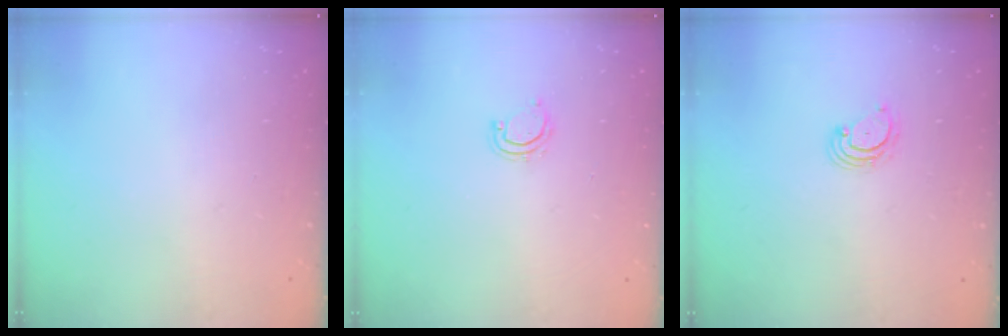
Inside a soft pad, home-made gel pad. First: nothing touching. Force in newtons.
{"total": 4.5, "press": 4.4, "slide": 0.4}
{"total": 3.2, "press": 3.1, "slide": 0.4}